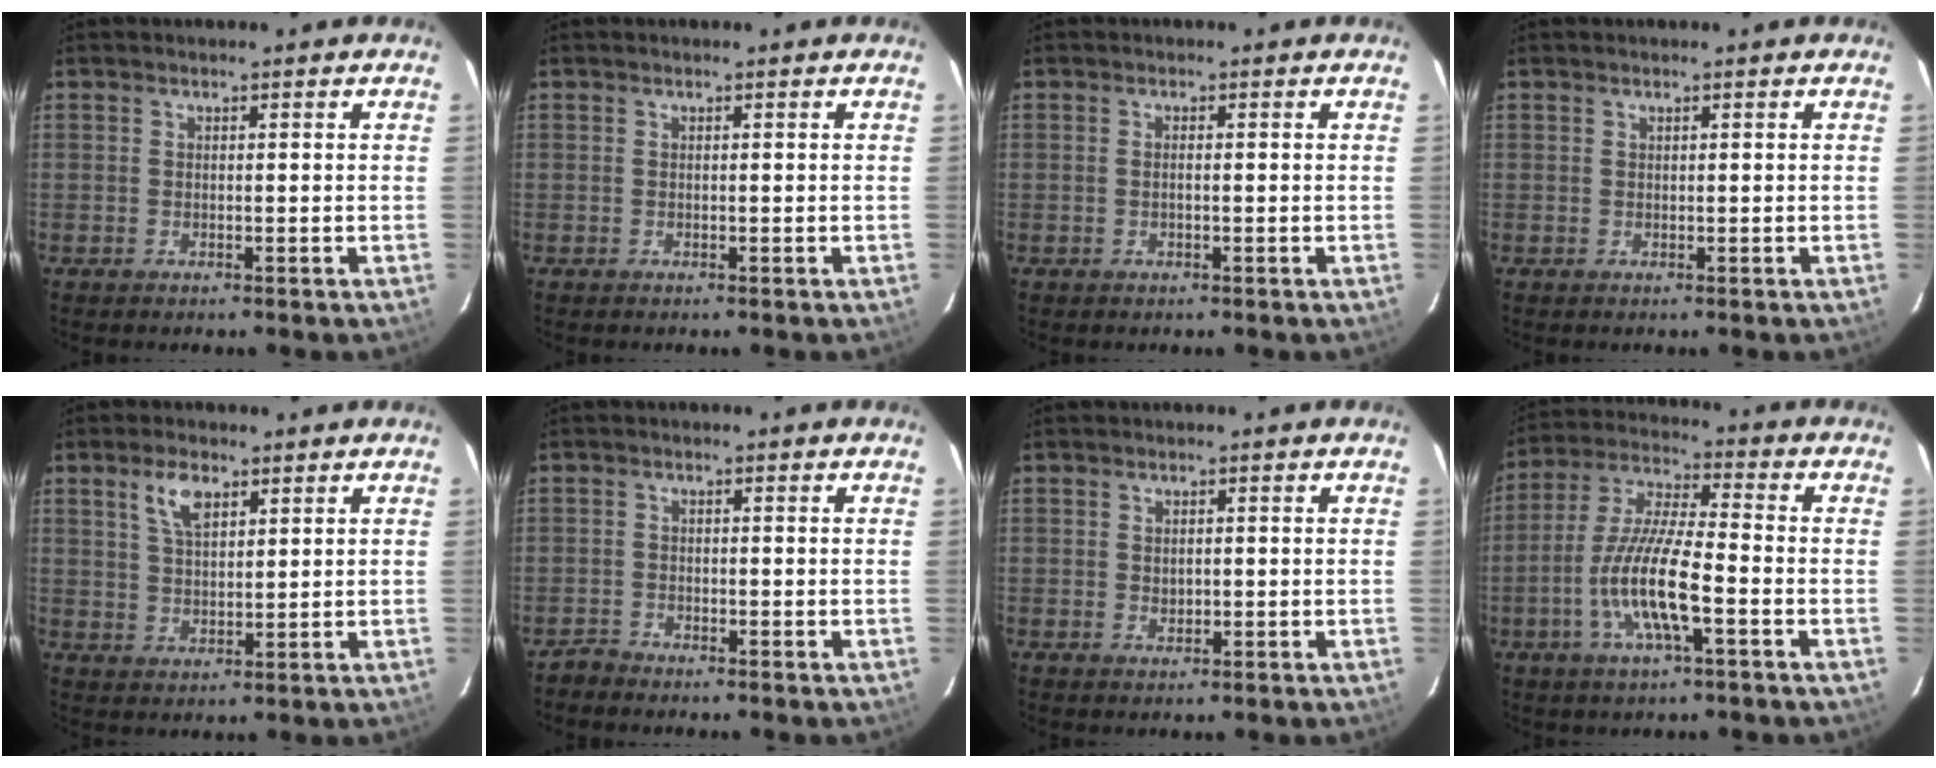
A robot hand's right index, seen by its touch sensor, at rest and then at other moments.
{"total": 0.0}
{"total": 1.0, "force": [-0.2, 0.1, 0.9], "torque": [-0.018, 0.002, -0.004]}
{"total": 0.0}
{"total": 5.6, "force": [3.1, 2.6, 3.9], "torque": [-0.072, 0.009, 0.061]}
{"total": 1.8, "force": [-1.7, 0.3, -0.3], "torque": [-0.001, 0.001, -0.038]}
{"total": 1.6, "force": [0.0, 1.2, 1.1], "torque": [-0.016, 0.002, 0.001]}
{"total": 12.8, "force": [-4.5, 2.1, 11.8], "torque": [-0.242, -0.005, -0.089]}